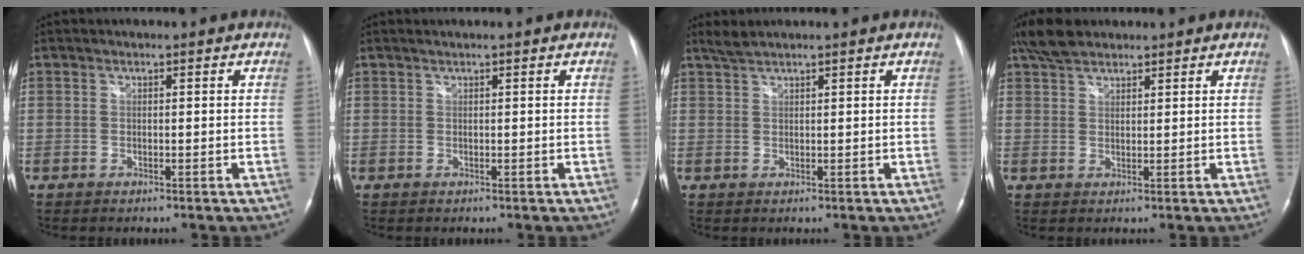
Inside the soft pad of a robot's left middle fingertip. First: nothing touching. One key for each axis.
{"total": 0.0}
{"total": 1.7, "fx": 1.6, "fy": -0.2, "fz": 0.6, "tx": -0.017, "ty": 0.011, "tz": 0.037}
{"total": 4.8, "fx": 4.0, "fy": 1.9, "fz": 2.0, "tx": -0.048, "ty": 0.019, "tz": 0.080}